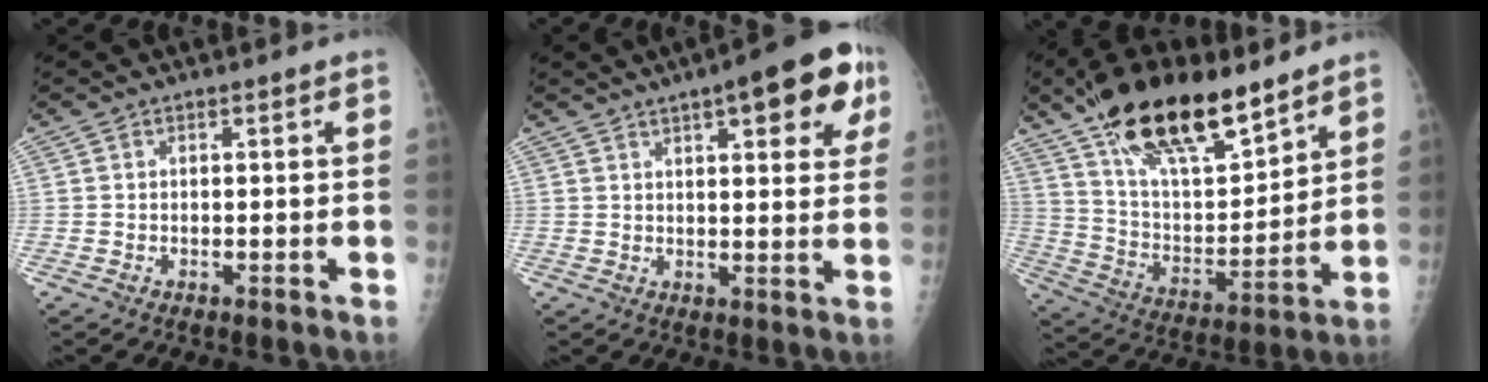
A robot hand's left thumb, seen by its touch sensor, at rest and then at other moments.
{"total": 13.6, "force": [6.6, 4.6, 11.0], "torque": [-0.104, -0.009, 0.079]}
{"total": 23.3, "force": [15.7, 8.7, 14.8], "torque": [-0.228, -0.055, 0.281]}